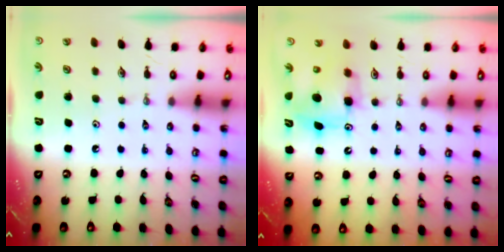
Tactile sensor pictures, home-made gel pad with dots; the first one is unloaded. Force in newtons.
{"total": 7.9, "press": 7.9, "slide": 0.2}